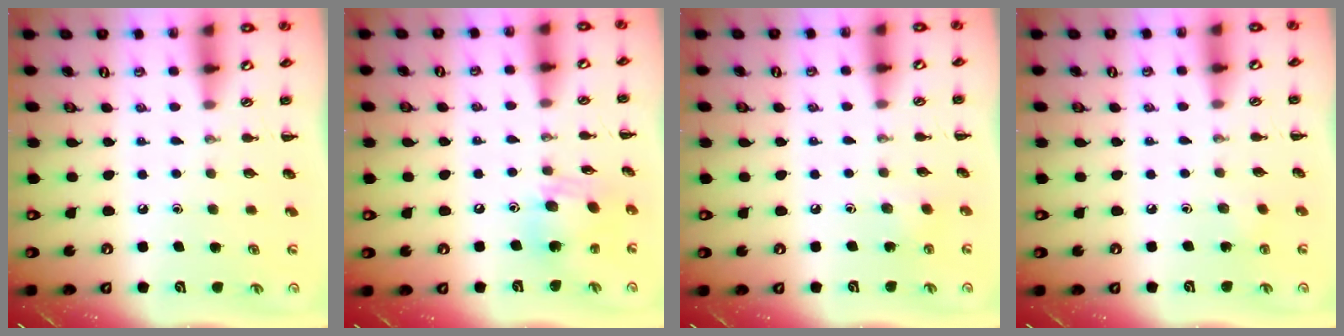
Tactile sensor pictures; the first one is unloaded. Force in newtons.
{"total": 11.9, "press": 11.8, "slide": 1.5}
{"total": 3.2, "press": 3.1, "slide": 1.0}
{"total": 1.4, "press": 1.3, "slide": 0.5}